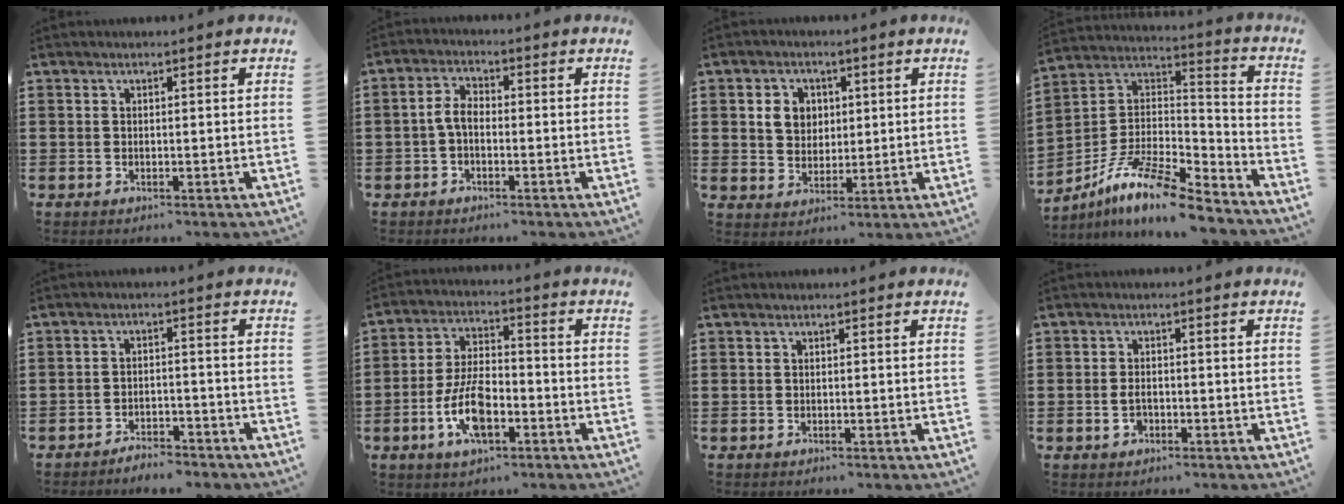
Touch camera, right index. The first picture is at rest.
{"total": 3.5, "force": [-0.9, 1.8, 2.9], "torque": [-0.076, -0.001, -0.025]}
{"total": 4.8, "force": [1.3, 4.1, 2.1], "torque": [-0.048, 0.011, 0.020]}
{"total": 11.3, "force": [-8.9, 2.2, 6.5], "torque": [-0.130, 0.015, -0.178]}
{"total": 3.2, "force": [-3.2, 0.4, 0.3], "torque": [-0.011, 0.003, -0.066]}
{"total": 9.3, "force": [-3.3, 4.2, 7.6], "torque": [-0.166, -0.003, -0.062]}
{"total": 0.0}
{"total": 2.2, "force": [-0.7, 1.3, 1.7], "torque": [-0.034, -0.001, -0.013]}